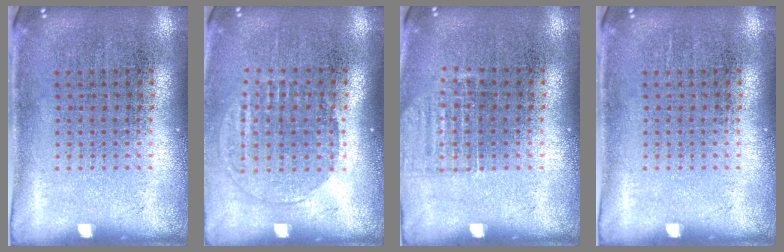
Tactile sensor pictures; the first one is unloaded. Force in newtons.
{"total": 1.4, "press": 1.2, "slide": 0.7}
{"total": 0.9, "press": 0.9, "slide": 0.1}
{"total": 0.0}